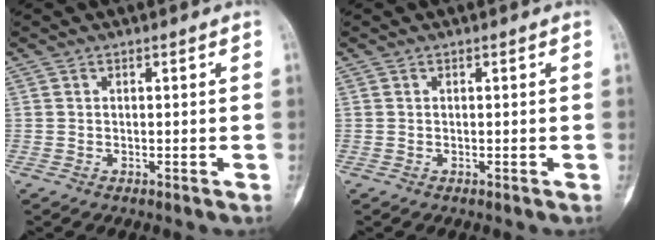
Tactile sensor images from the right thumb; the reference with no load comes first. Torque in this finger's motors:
{"motor_torque": [0.20, 0.17, 0.10, 0.01, 0.04]}